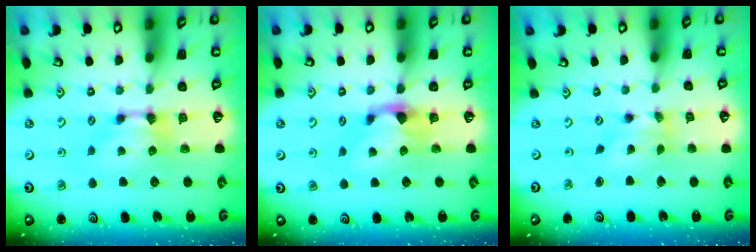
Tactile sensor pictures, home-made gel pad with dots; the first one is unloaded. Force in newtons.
{"total": 1.1, "press": 0.2, "slide": 1.1}
{"total": 2.3, "press": 1.7, "slide": 1.5}